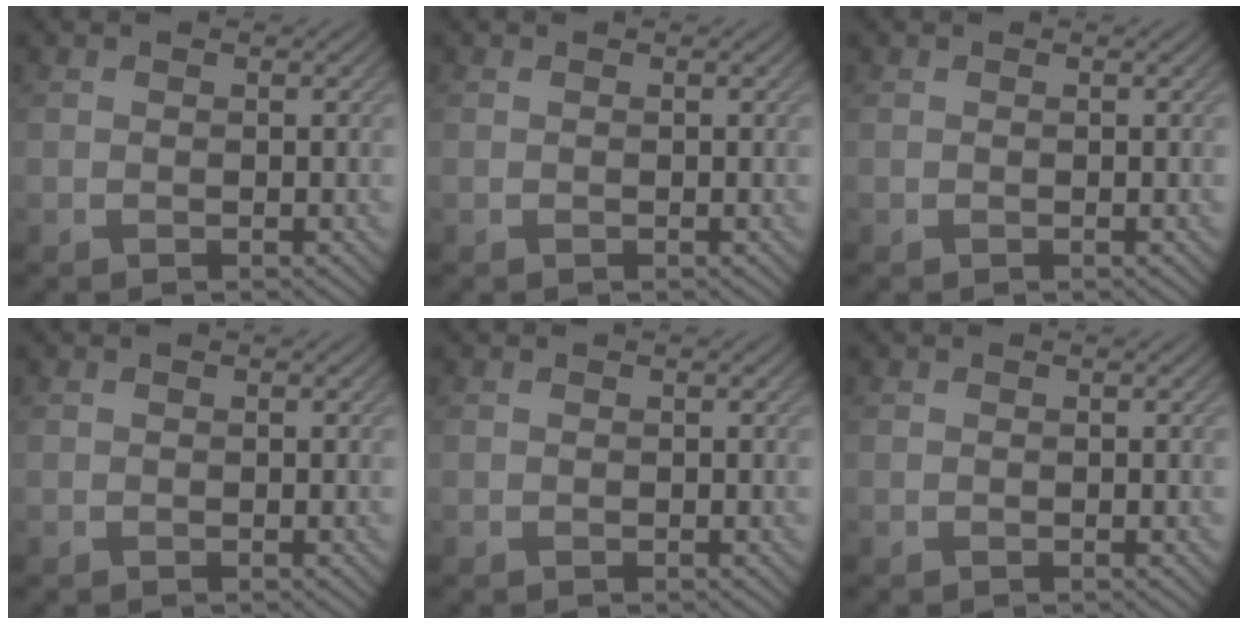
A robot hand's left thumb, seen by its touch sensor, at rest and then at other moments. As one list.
[{"total": 0.0}, {"total": 0.0}, {"total": 0.0}, {"total": 0.0}, {"total": 0.0}]